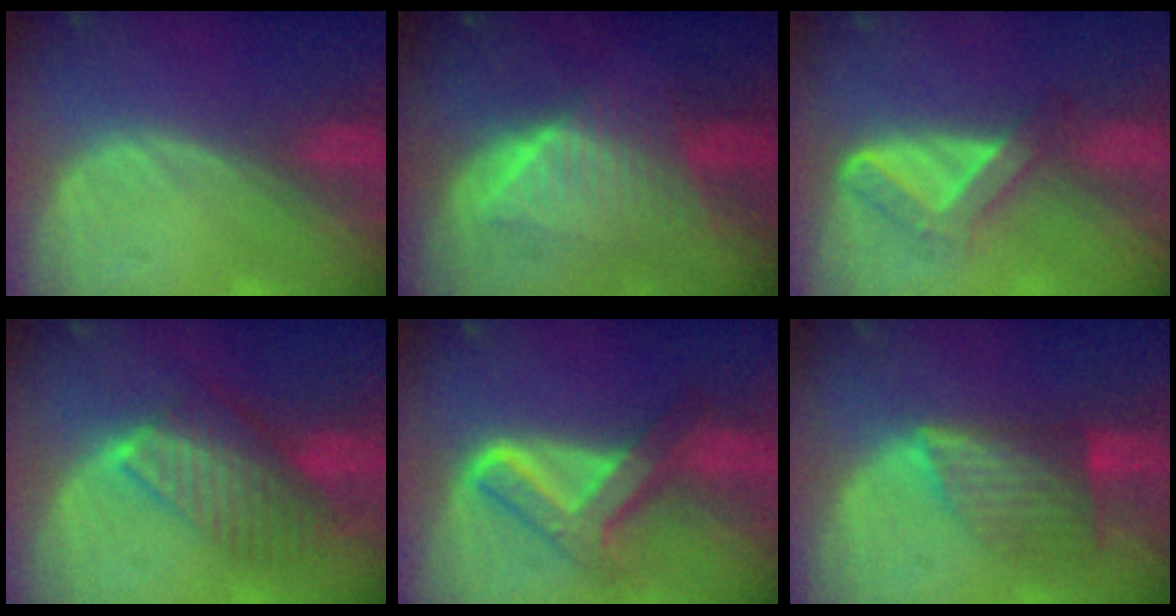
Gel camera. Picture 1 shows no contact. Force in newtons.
{"total": 6.9, "press": 6.9, "slide": 0.2}
{"total": 5.6, "press": 4.7, "slide": 3.0}
{"total": 7.5, "press": 7.1, "slide": 2.3}
{"total": 7.6, "press": 7.5, "slide": 0.4}
{"total": 7.2, "press": 6.5, "slide": 3.1}